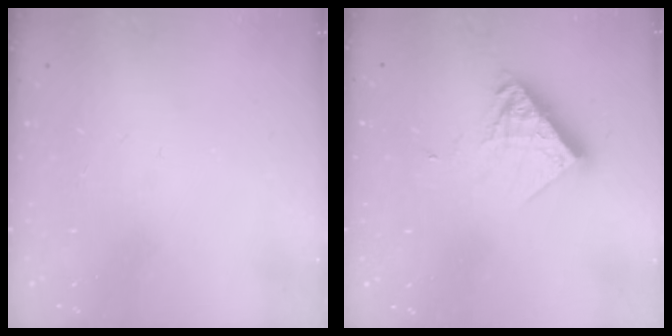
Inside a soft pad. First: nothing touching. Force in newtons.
{"total": 10.2, "press": 10.2, "slide": 0.3}